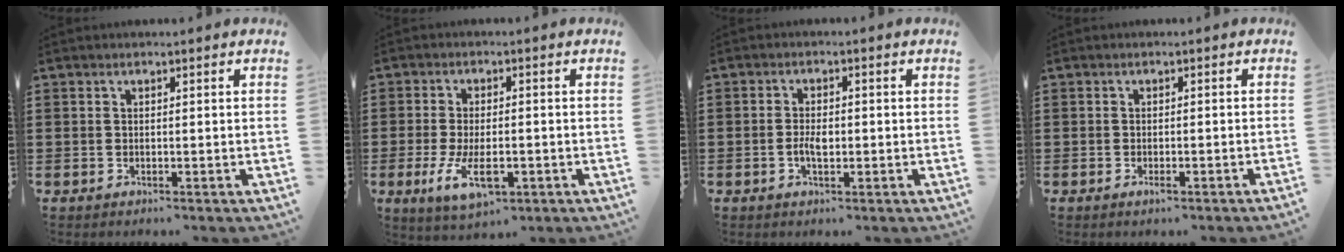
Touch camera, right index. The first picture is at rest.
{"total": 7.0, "force": [-2.0, 3.0, 6.0], "torque": [-0.119, -0.012, -0.039]}
{"total": 2.6, "force": [-0.5, 1.2, 2.2], "torque": [-0.042, 0.002, -0.008]}
{"total": 1.3, "force": [-0.9, -0.1, 1.0], "torque": [-0.017, -0.005, -0.016]}